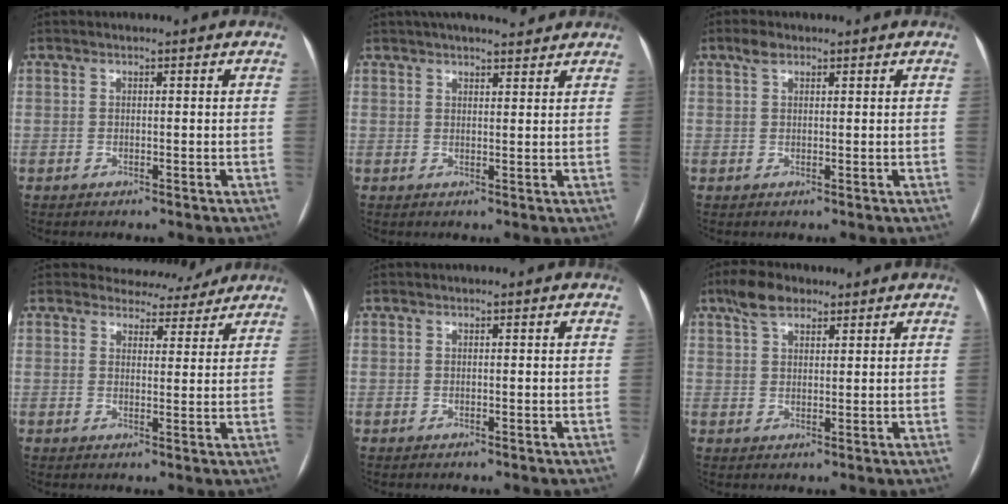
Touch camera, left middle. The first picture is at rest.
{"total": 7.9, "force": [6.8, 1.7, 3.5], "torque": [-0.049, 0.022, 0.092]}
{"total": 1.9, "force": [1.3, 0.9, 1.1], "torque": [-0.025, 0.013, 0.025]}
{"total": 6.5, "force": [6.0, 2.5, -0.1], "torque": [0.013, 0.000, 0.064]}
{"total": 0.0}
{"total": 5.2, "force": [3.6, 2.4, 2.8], "torque": [-0.058, 0.021, 0.067]}